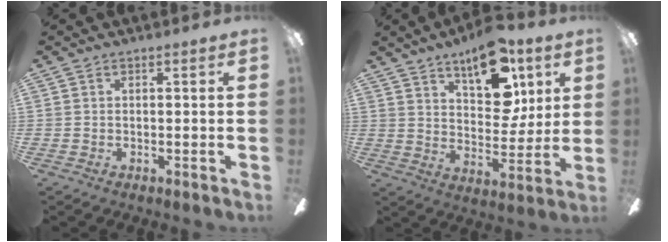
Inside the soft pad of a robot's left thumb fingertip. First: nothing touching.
{"total": 17.7, "force": [10.8, 8.6, 11.0], "torque": [-0.154, -0.053, 0.185]}